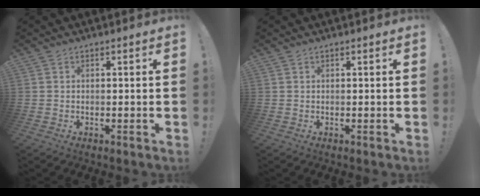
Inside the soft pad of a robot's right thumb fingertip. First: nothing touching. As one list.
[{"total": 0.0}]